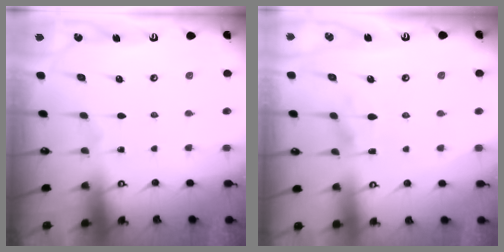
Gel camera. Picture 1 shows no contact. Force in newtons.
{"total": 1.2, "press": 1.0, "slide": 0.7}